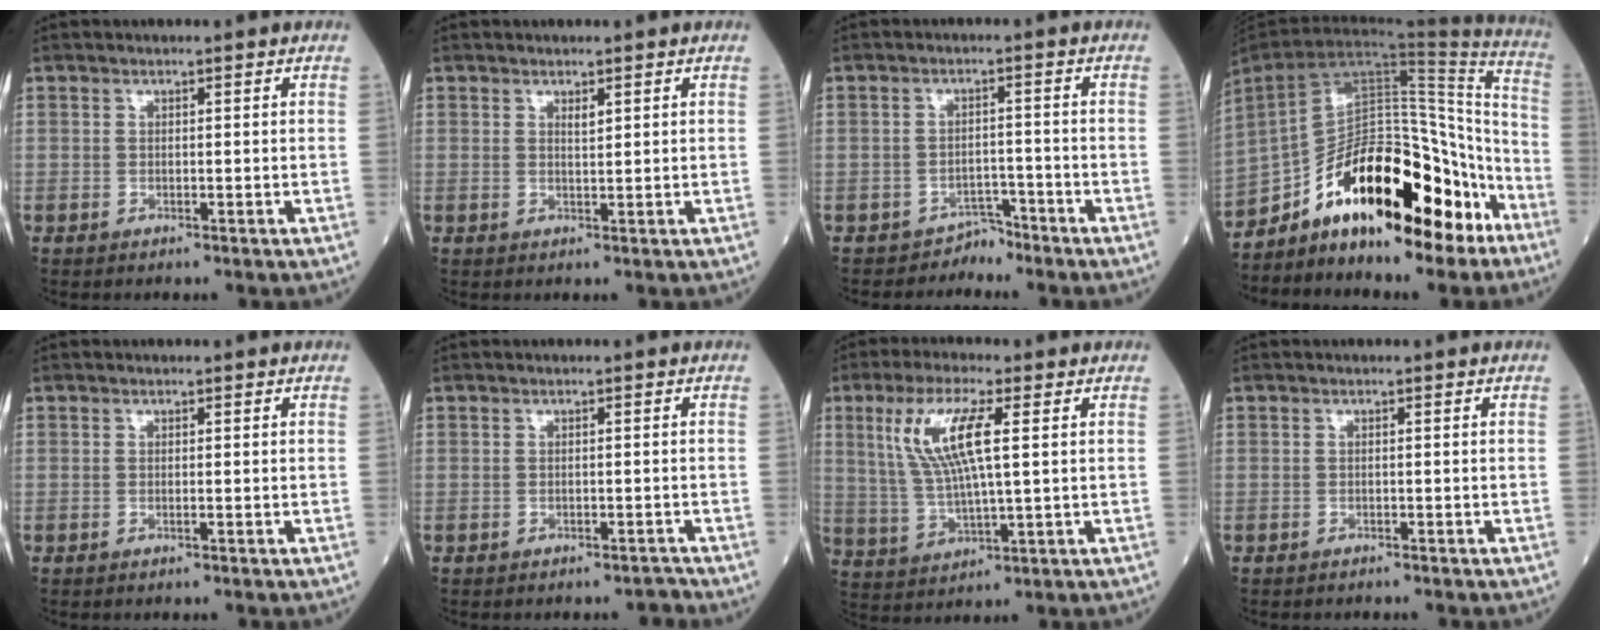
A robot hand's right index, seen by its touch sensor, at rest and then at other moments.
{"total": 1.1, "force": [0.8, 0.0, 0.8], "torque": [-0.017, -0.003, 0.014]}
{"total": 2.4, "force": [-2.2, 0.7, -0.8], "torque": [0.020, 0.003, -0.033]}
{"total": 20.9, "force": [-13.8, 7.5, 13.8], "torque": [-0.201, 0.042, -0.224]}
{"total": 0.0}
{"total": 1.1, "force": [-1.1, 0.3, 0.1], "torque": [0.006, 0.001, -0.015]}
{"total": 10.2, "force": [3.0, 1.6, 9.6], "torque": [-0.208, 0.009, 0.061]}
{"total": 1.0, "force": [-0.9, 0.2, 0.3], "torque": [-0.009, -0.001, -0.012]}